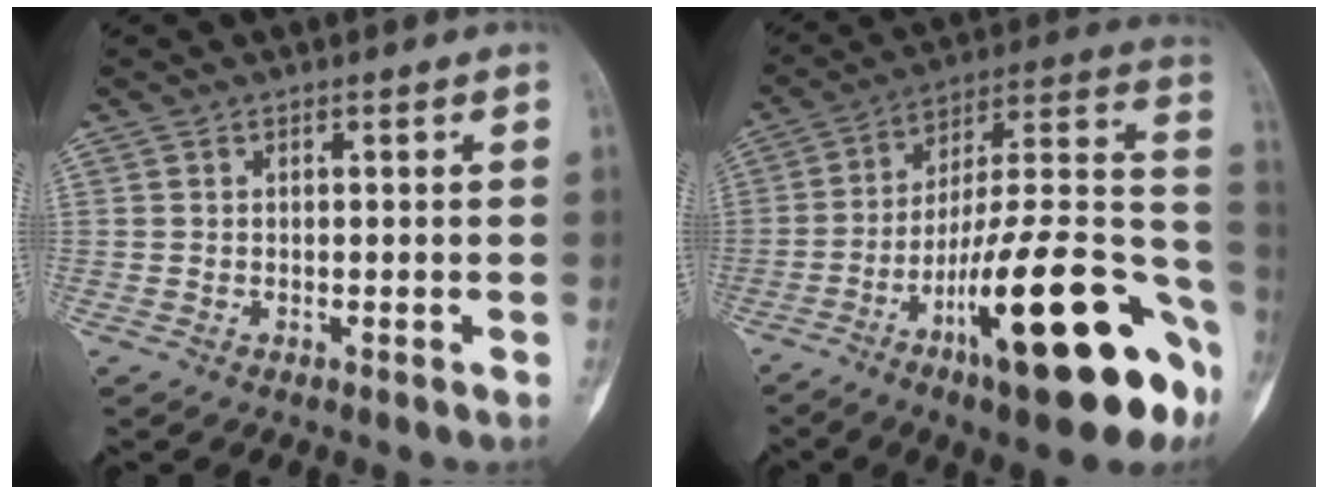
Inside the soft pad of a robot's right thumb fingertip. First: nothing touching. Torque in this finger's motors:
{"motor_torque": [2.48, 2.53, 1.65, -1.13, 0.19]}